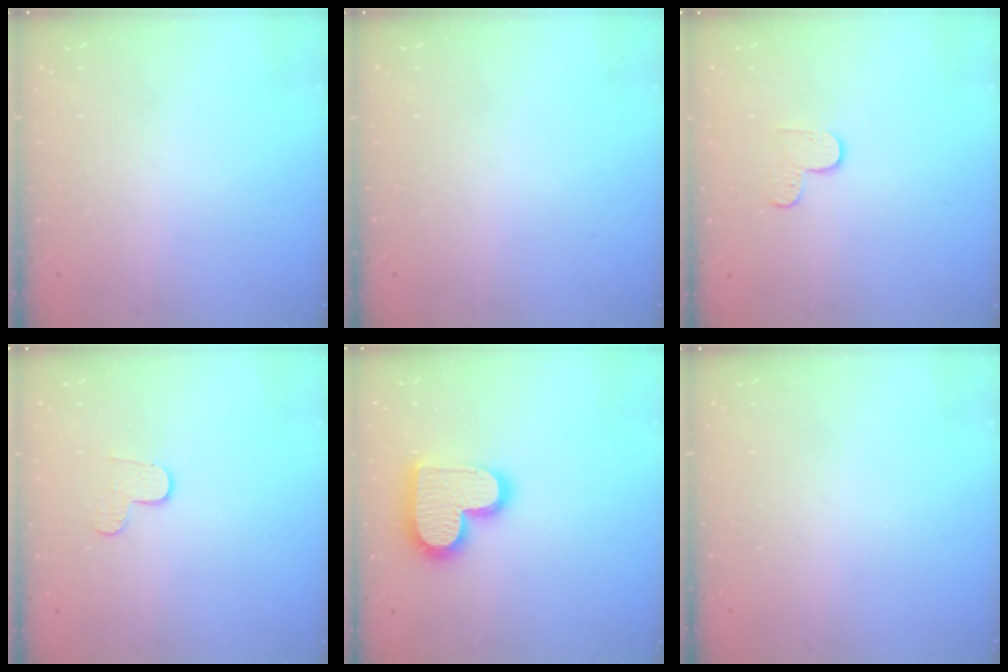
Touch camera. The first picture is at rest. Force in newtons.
{"total": 0.0}
{"total": 3.1, "press": 3.1, "slide": 0.3}
{"total": 6.8, "press": 6.8, "slide": 0.5}
{"total": 16.6, "press": 16.6, "slide": 1.1}
{"total": 0.0}